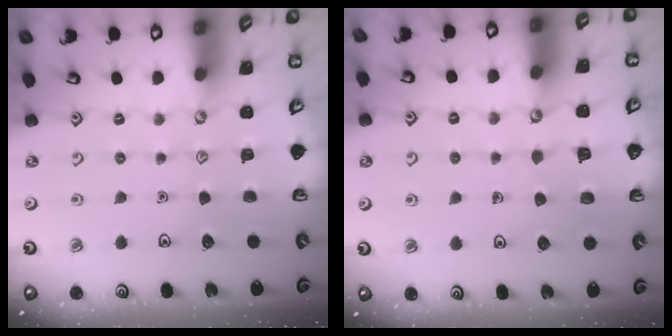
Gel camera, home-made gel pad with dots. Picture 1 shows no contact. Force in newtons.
{"total": 3.5, "press": 3.4, "slide": 0.3}